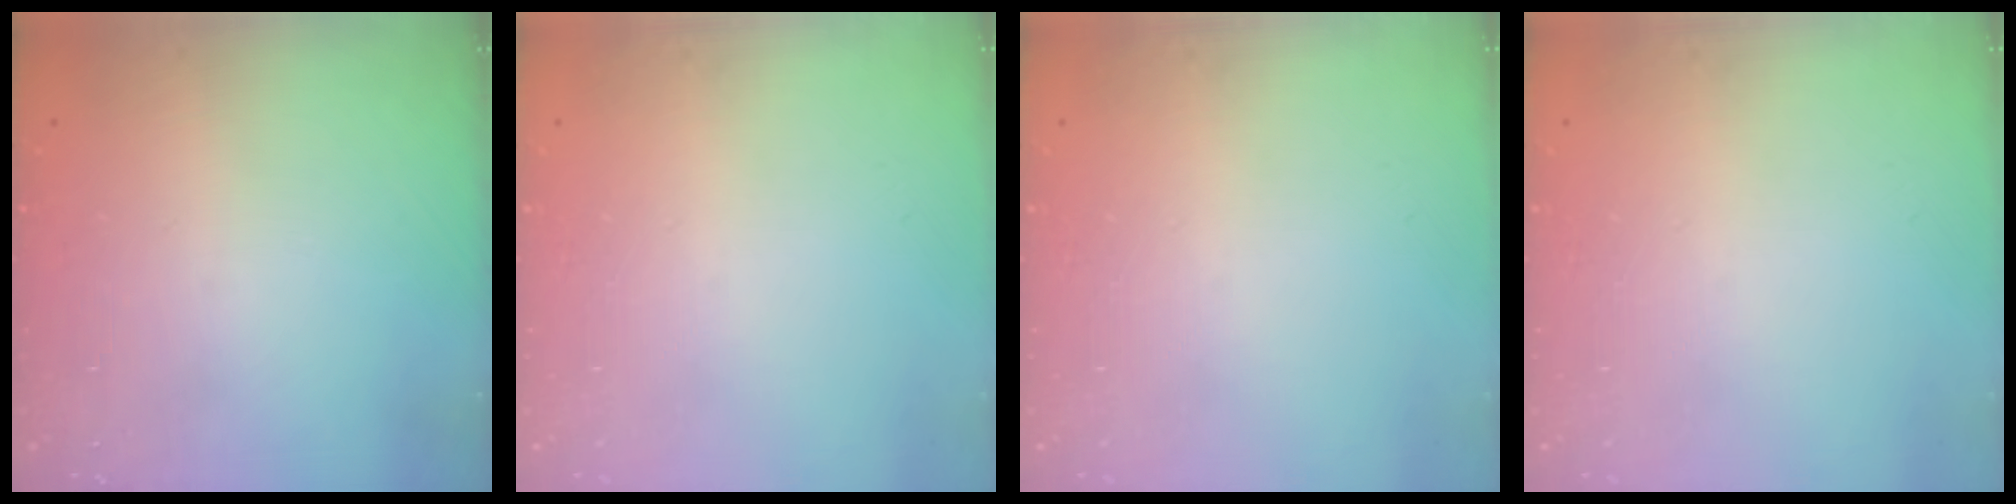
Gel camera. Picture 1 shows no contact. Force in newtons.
{"total": 0.0}
{"total": 0.0}
{"total": 0.0}